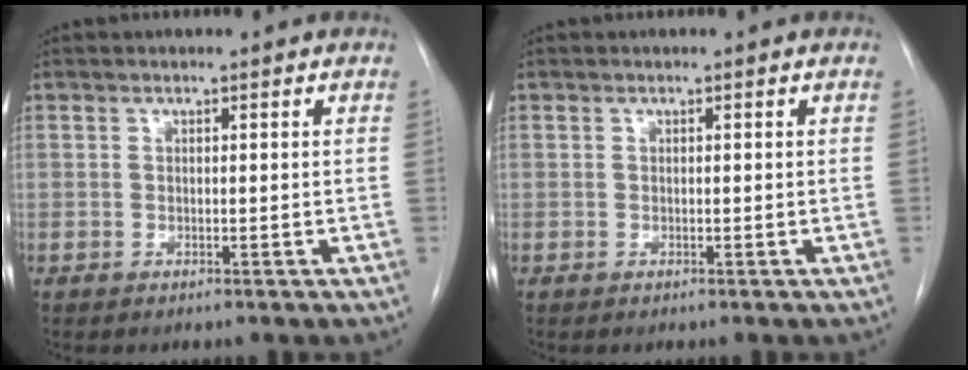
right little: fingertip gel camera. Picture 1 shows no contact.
{"total": 0.0}